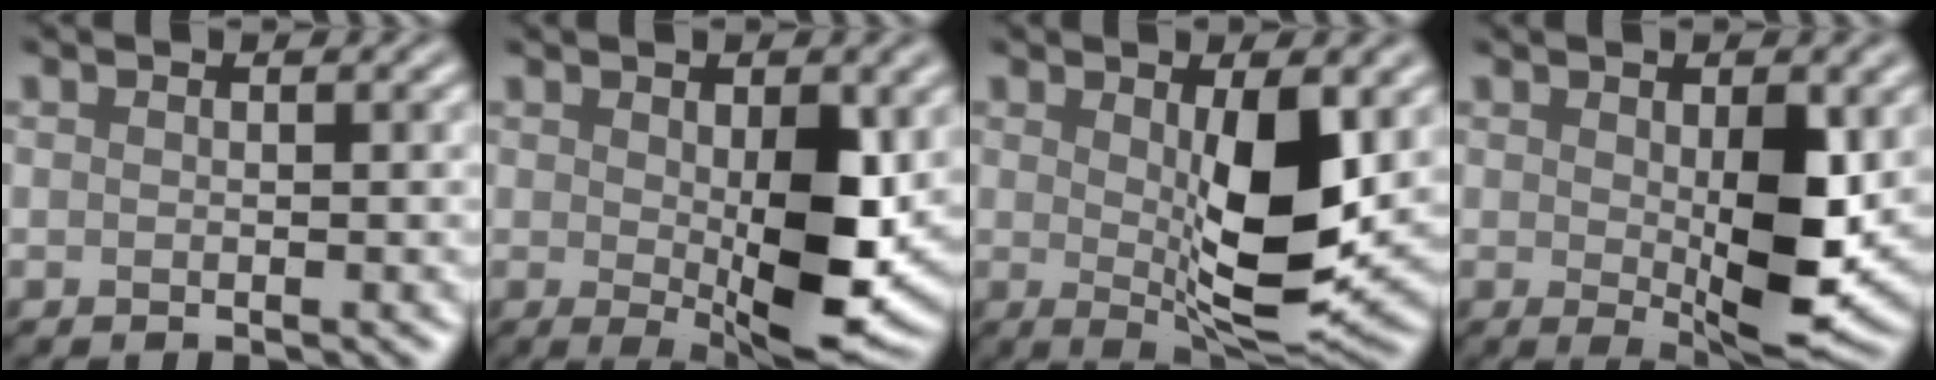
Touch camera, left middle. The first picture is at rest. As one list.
[{"total": 7.9, "force": [0.1, 2.8, 7.4], "torque": [-0.120, -0.014, 0.014]}, {"total": 7.5, "force": [0.5, 2.1, 7.2], "torque": [-0.119, -0.023, 0.020]}, {"total": 6.6, "force": [0.2, 2.0, 6.3], "torque": [-0.104, -0.015, 0.015]}]